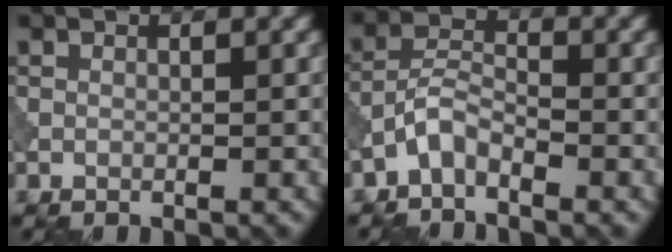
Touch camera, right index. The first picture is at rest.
{"total": 2.5, "force": [-1.9, 0.9, 1.3], "torque": [-0.026, 0.013, -0.047]}